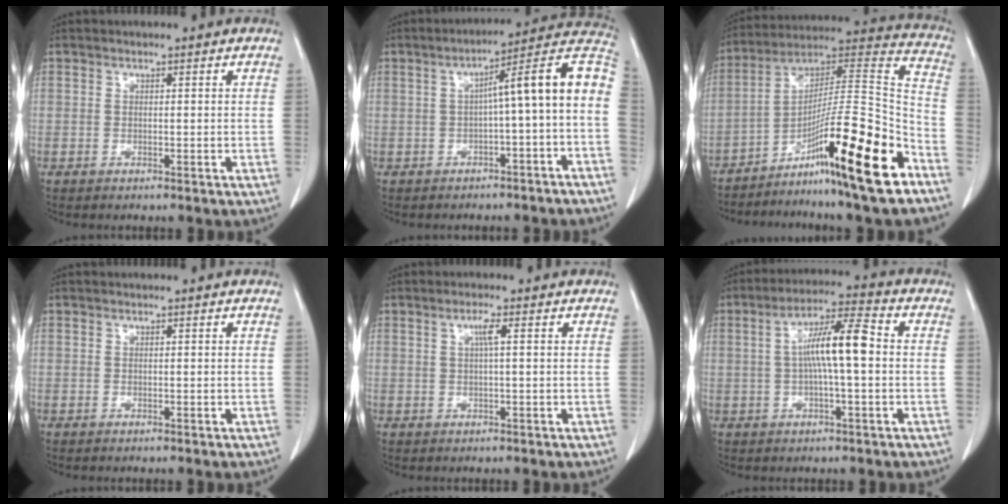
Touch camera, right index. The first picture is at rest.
{"total": 12.1, "force": [-1.1, 0.6, 12.0], "torque": [-0.164, 0.044, -0.020]}
{"total": 23.2, "force": [-13.4, 0.6, 19.0], "torque": [-0.277, -0.002, -0.224]}
{"total": 0.0}
{"total": 2.0, "force": [0.6, 0.0, 1.9], "torque": [-0.039, 0.003, 0.009]}
{"total": 9.1, "force": [0.3, 1.0, 9.1], "torque": [-0.168, 0.020, -0.002]}